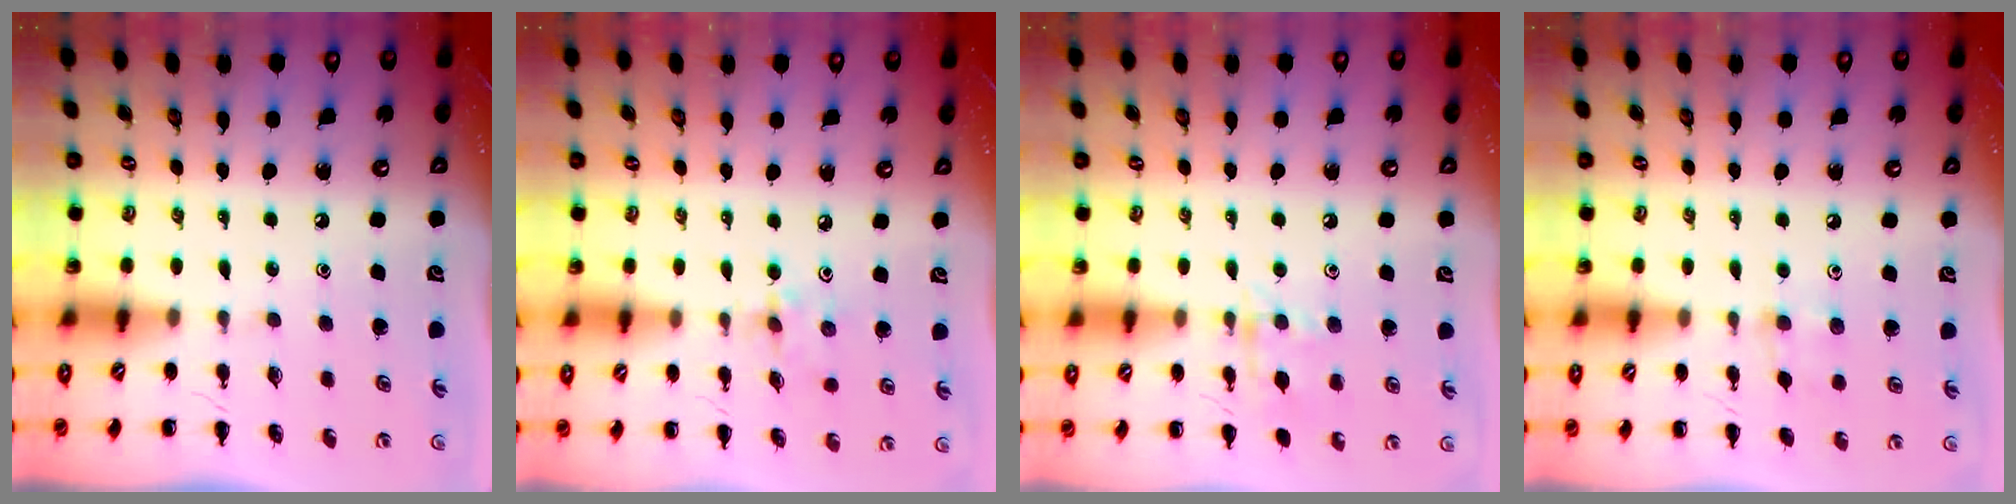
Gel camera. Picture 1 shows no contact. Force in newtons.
{"total": 2.4, "press": 2.4, "slide": 0.5}
{"total": 8.5, "press": 8.5, "slide": 0.9}
{"total": 3.5, "press": 3.4, "slide": 1.1}